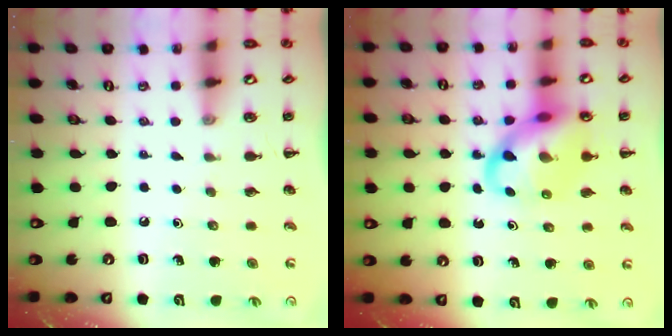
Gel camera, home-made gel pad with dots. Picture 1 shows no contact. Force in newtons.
{"total": 13.2, "press": 12.9, "slide": 2.9}